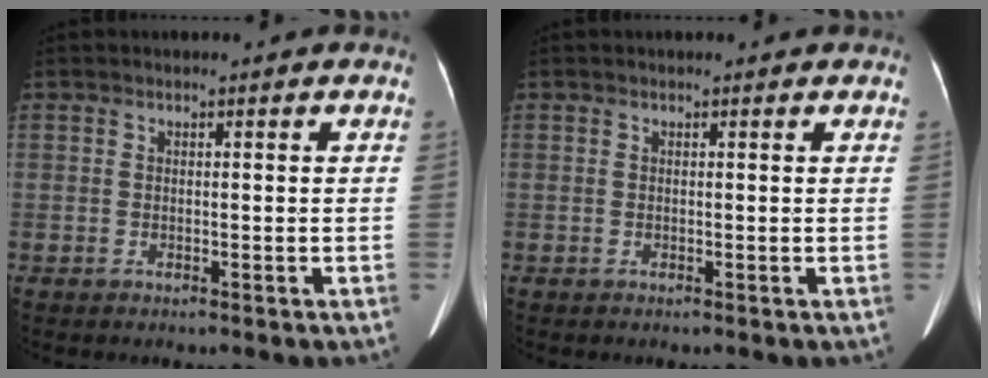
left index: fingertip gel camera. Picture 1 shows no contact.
{"total": 1.2, "force": [1.1, 0.3, 0.3], "torque": [-0.011, 0.007, 0.008]}